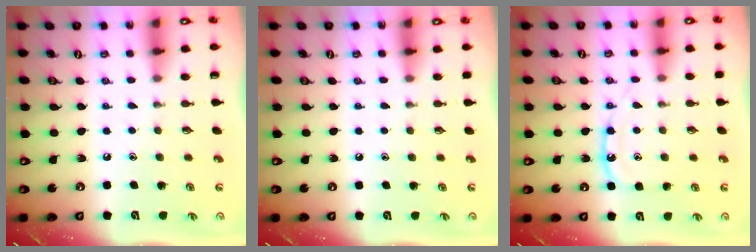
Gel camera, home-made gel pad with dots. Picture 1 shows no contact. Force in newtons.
{"total": 2.4, "press": 2.4, "slide": 0.4}
{"total": 10.5, "press": 10.4, "slide": 0.9}